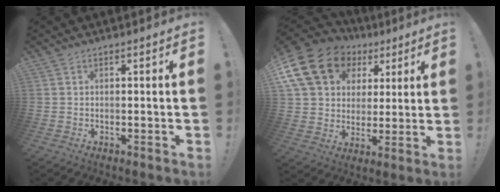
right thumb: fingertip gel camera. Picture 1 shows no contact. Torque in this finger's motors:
{"motor_torque": [1.91, 1.92, 0.89, 0.21, 0.31]}